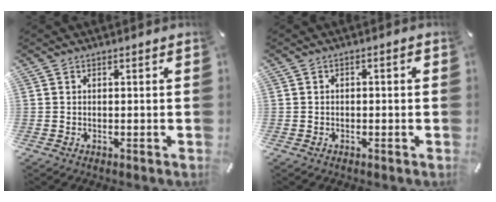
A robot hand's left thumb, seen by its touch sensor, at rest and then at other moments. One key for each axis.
{"total": 1.4, "fx": -0.3, "fy": 0.6, "fz": 1.2, "tx": -0.023, "ty": 0.004, "tz": -0.008}